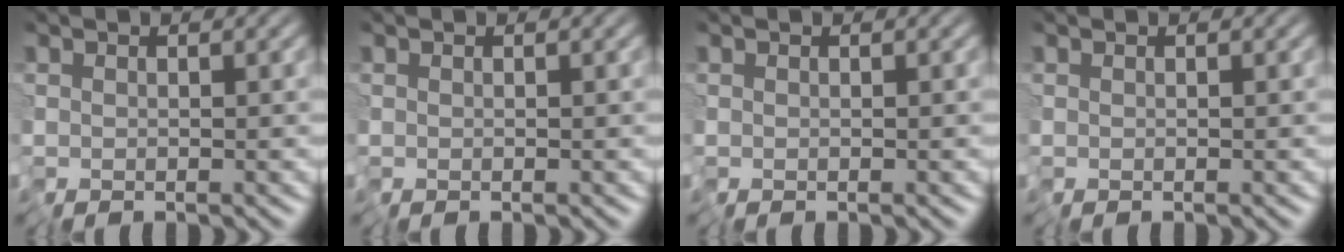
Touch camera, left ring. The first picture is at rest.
{"total": 0.0}
{"total": 0.0}
{"total": 0.0}